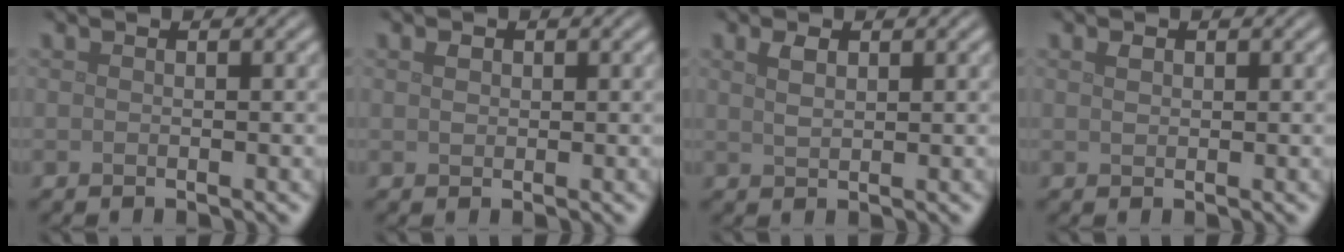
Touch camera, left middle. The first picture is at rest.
{"total": 0.9, "force": [0.4, 0.7, 0.4], "torque": [-0.009, -0.002, 0.007]}
{"total": 1.6, "force": [0.8, 0.8, 1.1], "torque": [-0.024, 0.000, 0.020]}
{"total": 0.8, "force": [0.4, 0.6, 0.5], "torque": [-0.010, -0.001, 0.009]}